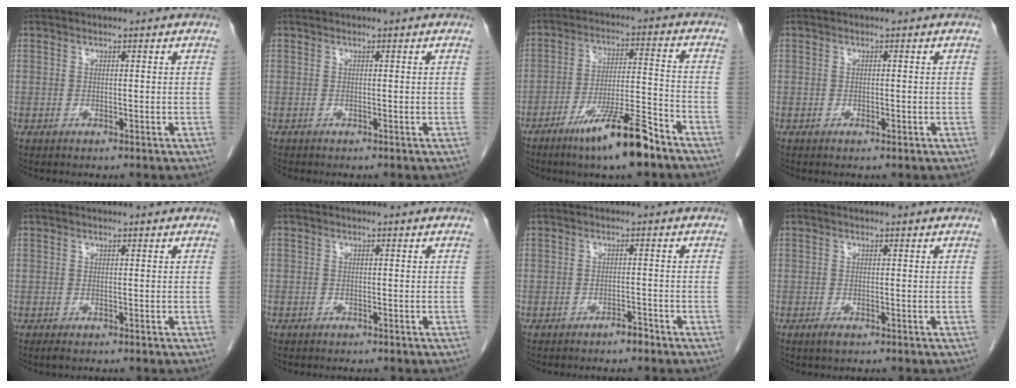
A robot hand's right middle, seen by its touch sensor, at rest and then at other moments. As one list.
[{"total": 0.0}, {"total": 11.8, "force": [-8.0, 0.9, 8.5], "torque": [-0.149, -0.014, -0.139]}, {"total": 0.7, "force": [-0.3, 0.4, 0.5], "torque": [-0.006, 0.001, -0.001]}, {"total": 1.0, "force": [-0.6, 0.4, 0.6], "torque": [-0.011, -0.002, -0.007]}, {"total": 0.8, "force": [-0.6, 0.6, 0.0], "torque": [-0.009, 0.003, -0.012]}, {"total": 1.6, "force": [-1.4, 0.3, 0.8], "torque": [-0.010, 0.001, -0.020]}, {"total": 1.3, "force": [-0.8, 0.5, 0.9], "torque": [-0.020, -0.002, -0.011]}]